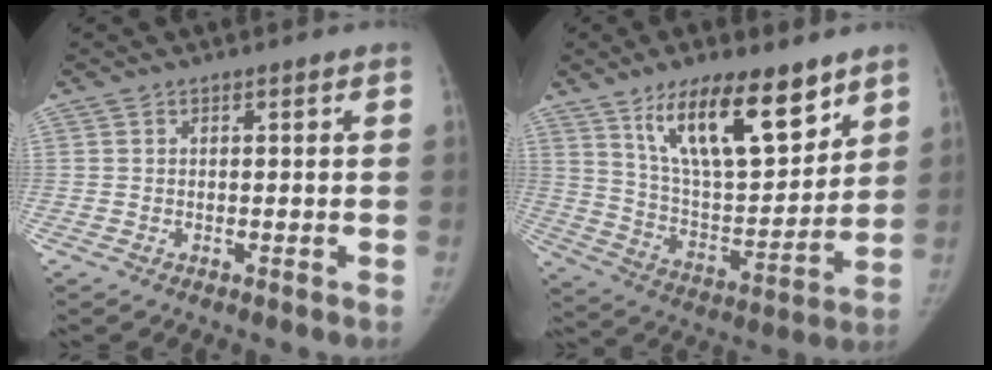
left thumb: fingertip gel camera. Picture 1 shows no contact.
{"total": 19.7, "force": [12.1, 7.2, 13.8], "torque": [-0.190, -0.063, 0.220]}